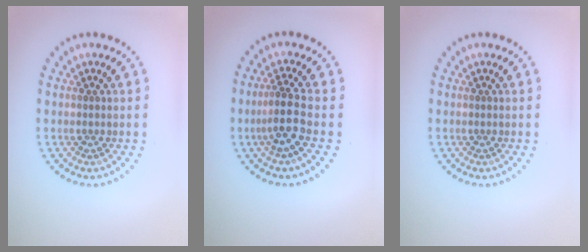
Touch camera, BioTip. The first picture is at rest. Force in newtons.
{"total": 2.8, "press": 2.3, "slide": 1.6}
{"total": 0.0}